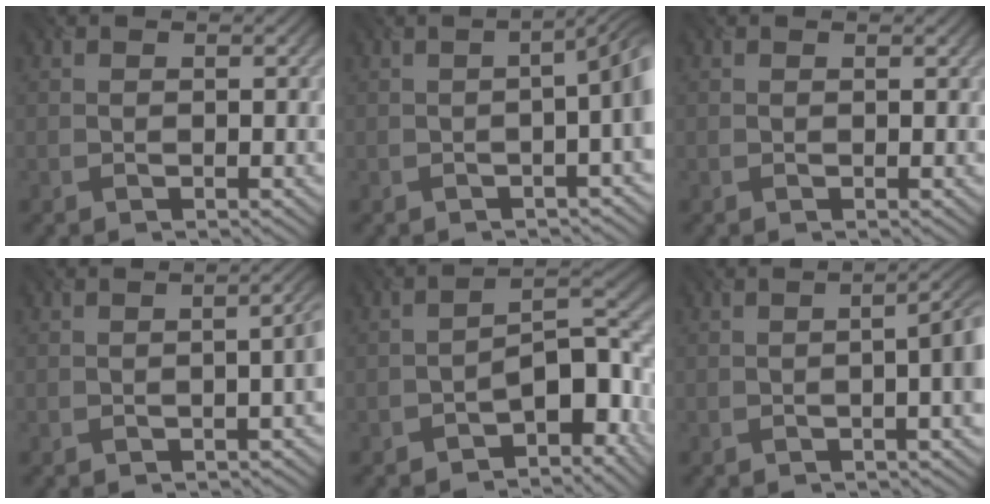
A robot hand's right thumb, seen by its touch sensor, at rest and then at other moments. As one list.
[{"total": 5.8, "force": [-0.7, 1.8, 5.5], "torque": [-0.057, 0.004, -0.016]}, {"total": 0.0}, {"total": 3.5, "force": [-0.4, 1.2, 3.2], "torque": [-0.034, 0.006, -0.003]}, {"total": 8.2, "force": [-4.8, 3.3, 5.9], "torque": [-0.067, 0.008, -0.088]}, {"total": 6.4, "force": [-0.4, 2.2, 6.0], "torque": [-0.067, 0.005, -0.006]}]